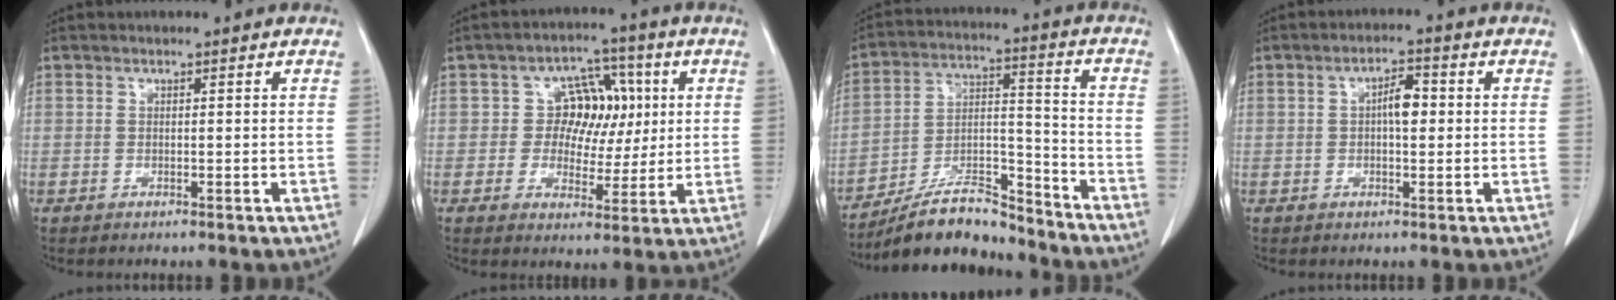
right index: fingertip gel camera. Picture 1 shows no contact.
{"total": 7.8, "force": [1.4, 6.5, 4.2], "torque": [-0.046, 0.026, 0.028]}
{"total": 12.8, "force": [-11.7, 3.0, 4.2], "torque": [-0.066, 0.028, -0.206]}
{"total": 3.8, "force": [0.3, 1.4, 3.5], "torque": [-0.060, 0.009, 0.003]}